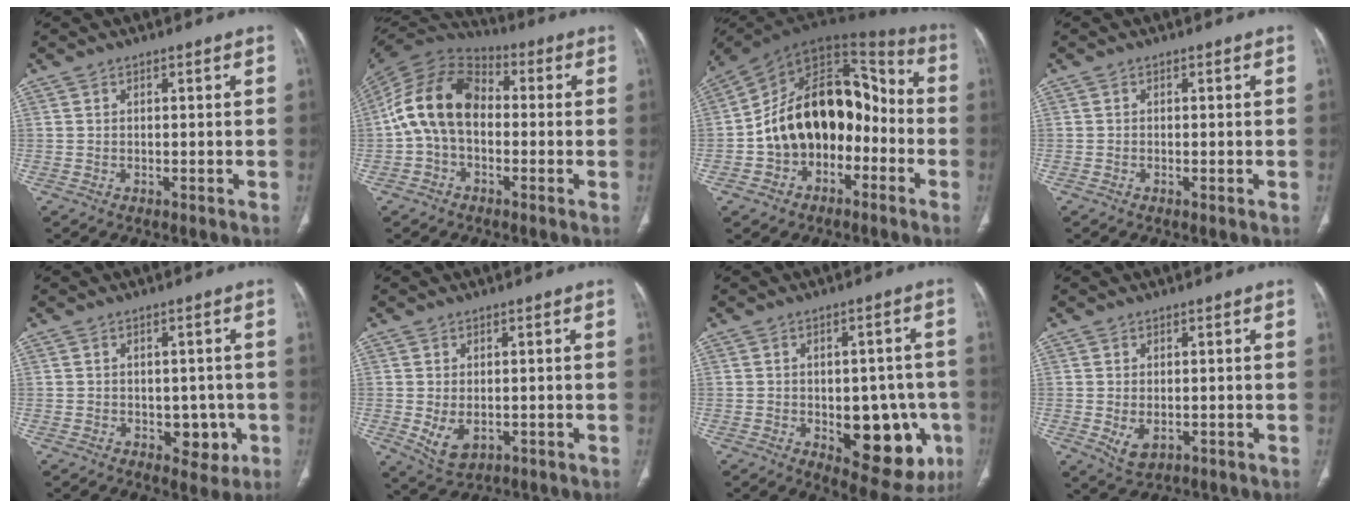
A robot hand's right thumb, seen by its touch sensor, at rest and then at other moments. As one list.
[{"total": 14.3, "force": [-0.6, 9.7, 10.6], "torque": [-0.190, 0.037, -0.025]}, {"total": 21.0, "force": [-4.5, 14.5, 14.6], "torque": [-0.194, 0.081, -0.074]}, {"total": 0.5, "force": [-0.2, 0.2, 0.5], "torque": [-0.013, -0.002, -0.004]}, {"total": 5.3, "force": [-1.4, 3.8, 3.5], "torque": [-0.012, 0.003, -0.011]}, {"total": 5.2, "force": [-0.8, 3.4, 3.8], "torque": [-0.068, -0.009, 0.002]}, {"total": 15.8, "force": [-4.3, 8.4, 12.7], "torque": [-0.121, 0.008, -0.035]}, {"total": 3.8, "force": [-0.6, 2.5, 2.9], "torque": [-0.052, -0.008, 0.002]}]